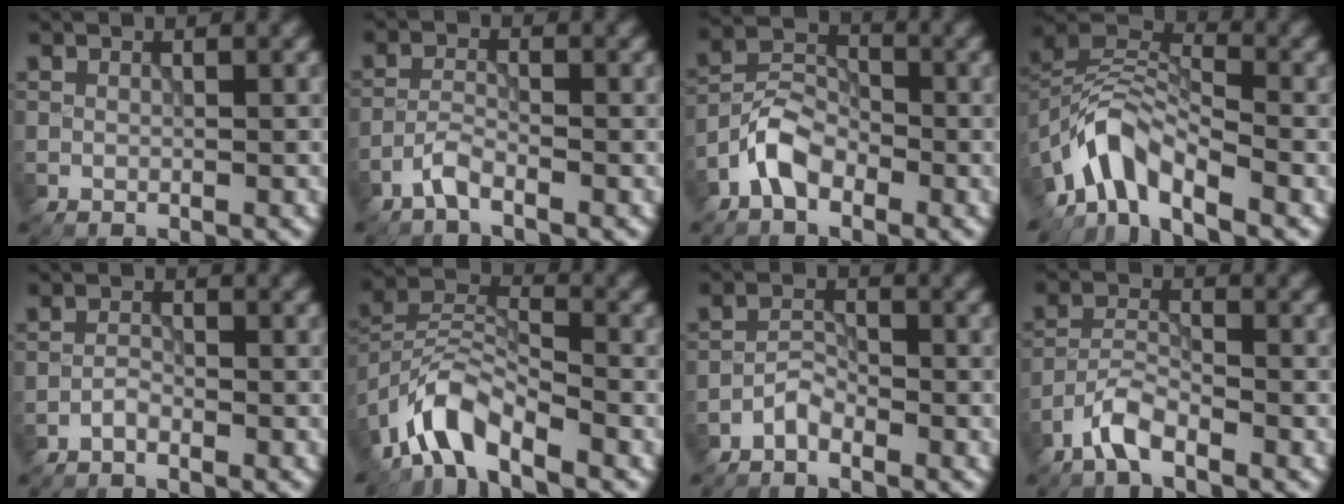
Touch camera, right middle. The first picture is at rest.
{"total": 2.0, "force": [-1.6, 0.4, 1.2], "torque": [-0.028, 0.003, -0.041]}
{"total": 4.0, "force": [-2.4, 2.3, 2.1], "torque": [-0.039, 0.011, -0.058]}
{"total": 5.8, "force": [-4.3, 2.3, 3.2], "torque": [-0.050, 0.004, -0.094]}
{"total": 0.9, "force": [-0.8, 0.2, 0.5], "torque": [-0.009, 0.002, -0.018]}
{"total": 5.9, "force": [-4.5, 2.0, 3.3], "torque": [-0.055, 0.006, -0.097]}
{"total": 1.7, "force": [-1.5, 0.6, 0.7], "torque": [-0.011, 0.008, -0.033]}
{"total": 3.2, "force": [-2.4, 0.9, 1.9], "torque": [-0.039, 0.007, -0.056]}